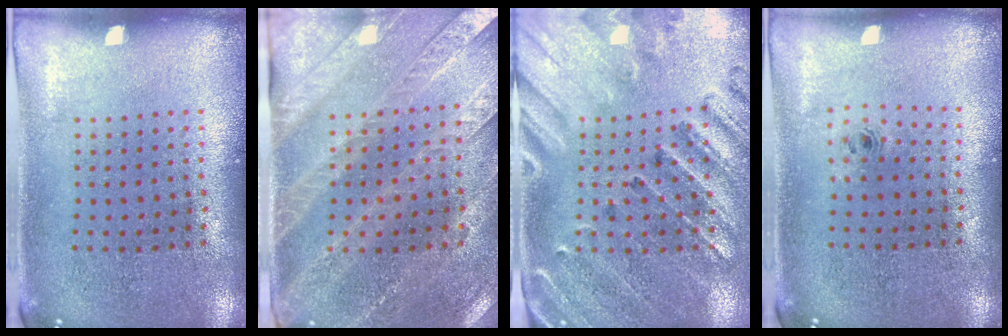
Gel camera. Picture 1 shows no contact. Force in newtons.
{"total": 2.9, "press": 2.7, "slide": 1.1}
{"total": 2.6, "press": 2.4, "slide": 0.9}
{"total": 0.6, "press": 0.3, "slide": 0.6}